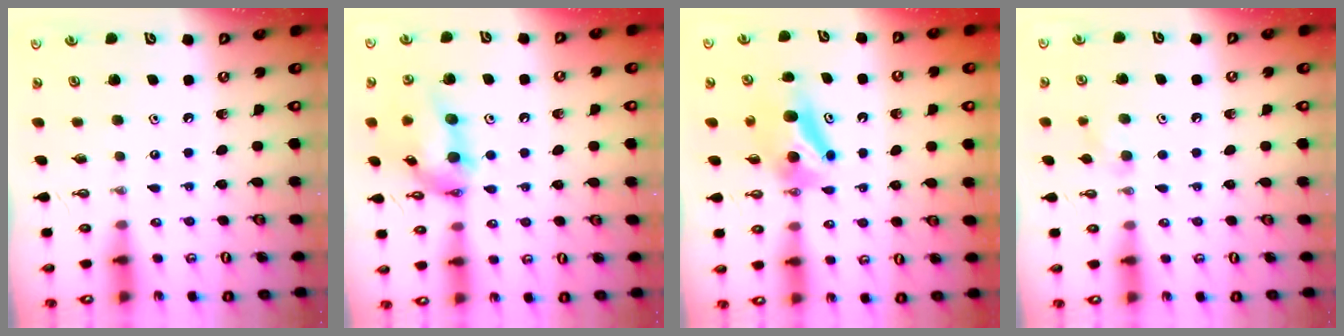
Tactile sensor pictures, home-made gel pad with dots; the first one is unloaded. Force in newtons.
{"total": 14.6, "press": 14.5, "slide": 1.0}
{"total": 7.2, "press": 7.1, "slide": 1.4}
{"total": 5.1, "press": 5.1, "slide": 0.7}